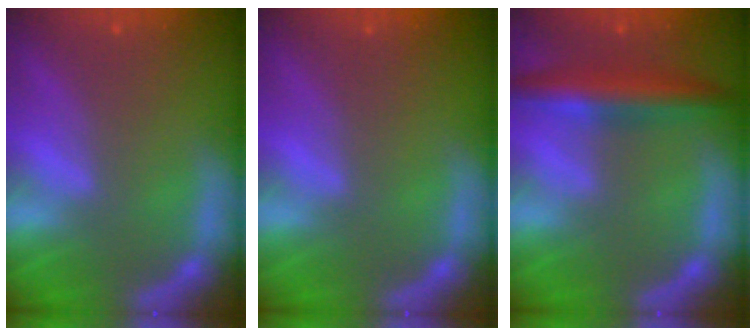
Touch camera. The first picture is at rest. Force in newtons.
{"total": 0.0}
{"total": 5.0}